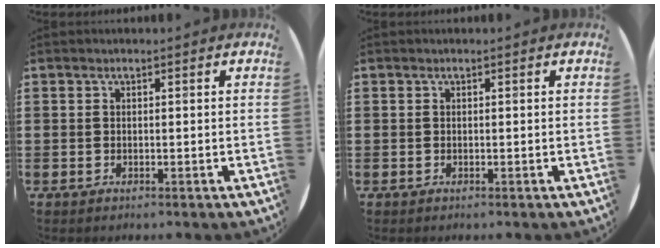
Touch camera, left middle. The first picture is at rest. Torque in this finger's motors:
{"motor_torque": [0.00, 0.00, 0.00, 0.00]}